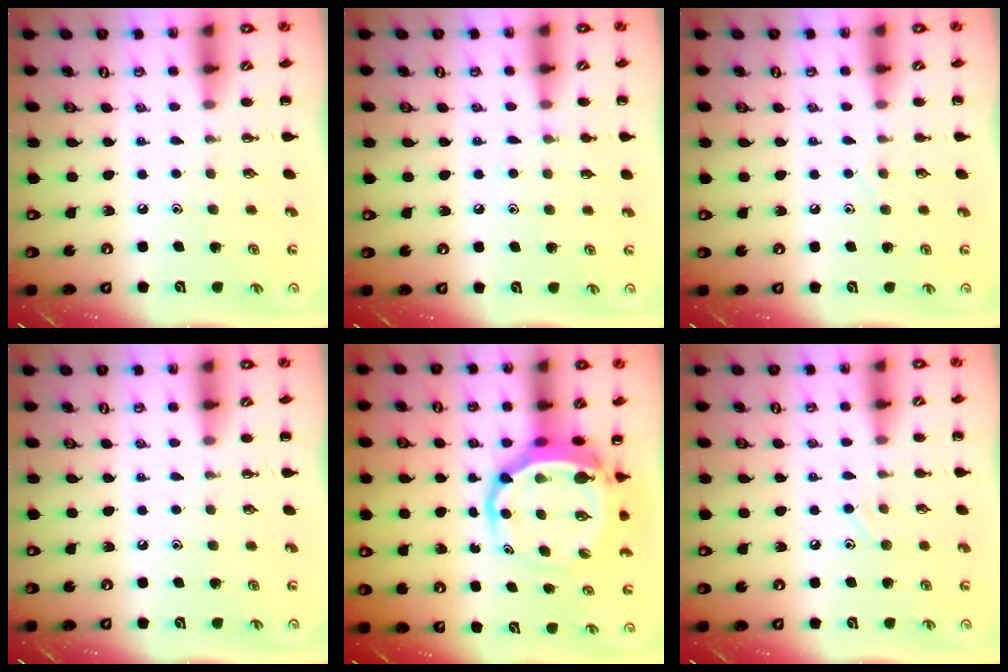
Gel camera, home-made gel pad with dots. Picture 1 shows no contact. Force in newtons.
{"total": 5.5, "press": 5.3, "slide": 1.5}
{"total": 4.0, "press": 3.9, "slide": 0.9}
{"total": 0.0}
{"total": 8.0, "press": 7.7, "slide": 2.2}
{"total": 6.1, "press": 5.7, "slide": 2.1}